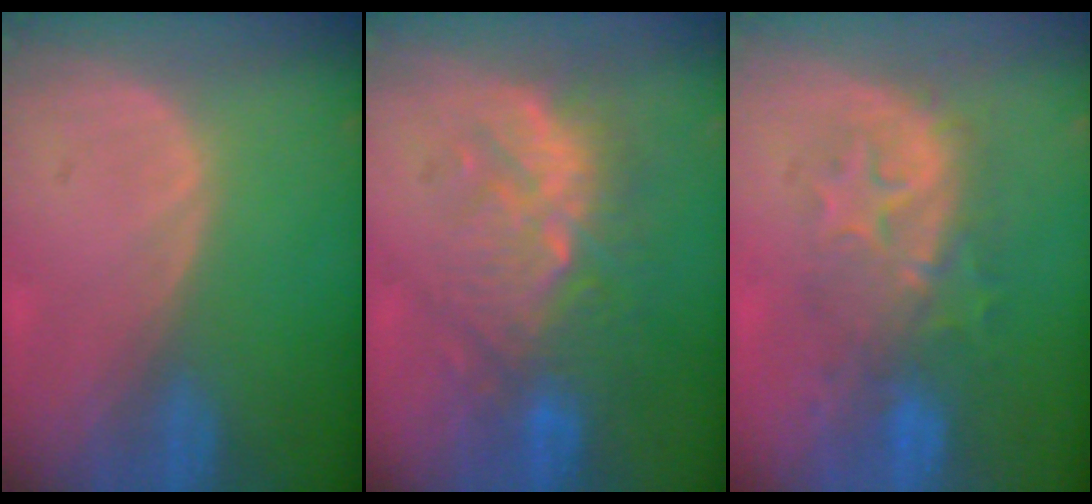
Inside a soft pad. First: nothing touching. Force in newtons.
{"total": 9.1, "press": 9.0, "slide": 1.6}
{"total": 8.1, "press": 8.1, "slide": 0.8}